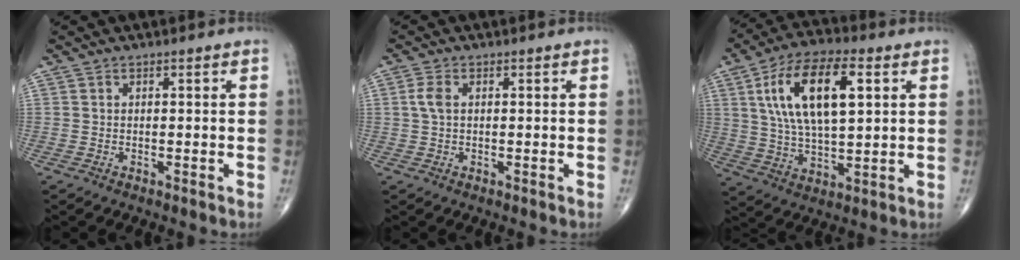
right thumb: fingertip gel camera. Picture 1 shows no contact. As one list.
[{"total": 2.6, "force": [0.4, 1.4, 2.1], "torque": [-0.055, 0.007, 0.006]}, {"total": 17.5, "force": [5.0, 7.5, 14.9], "torque": [-0.267, 0.001, 0.089]}]